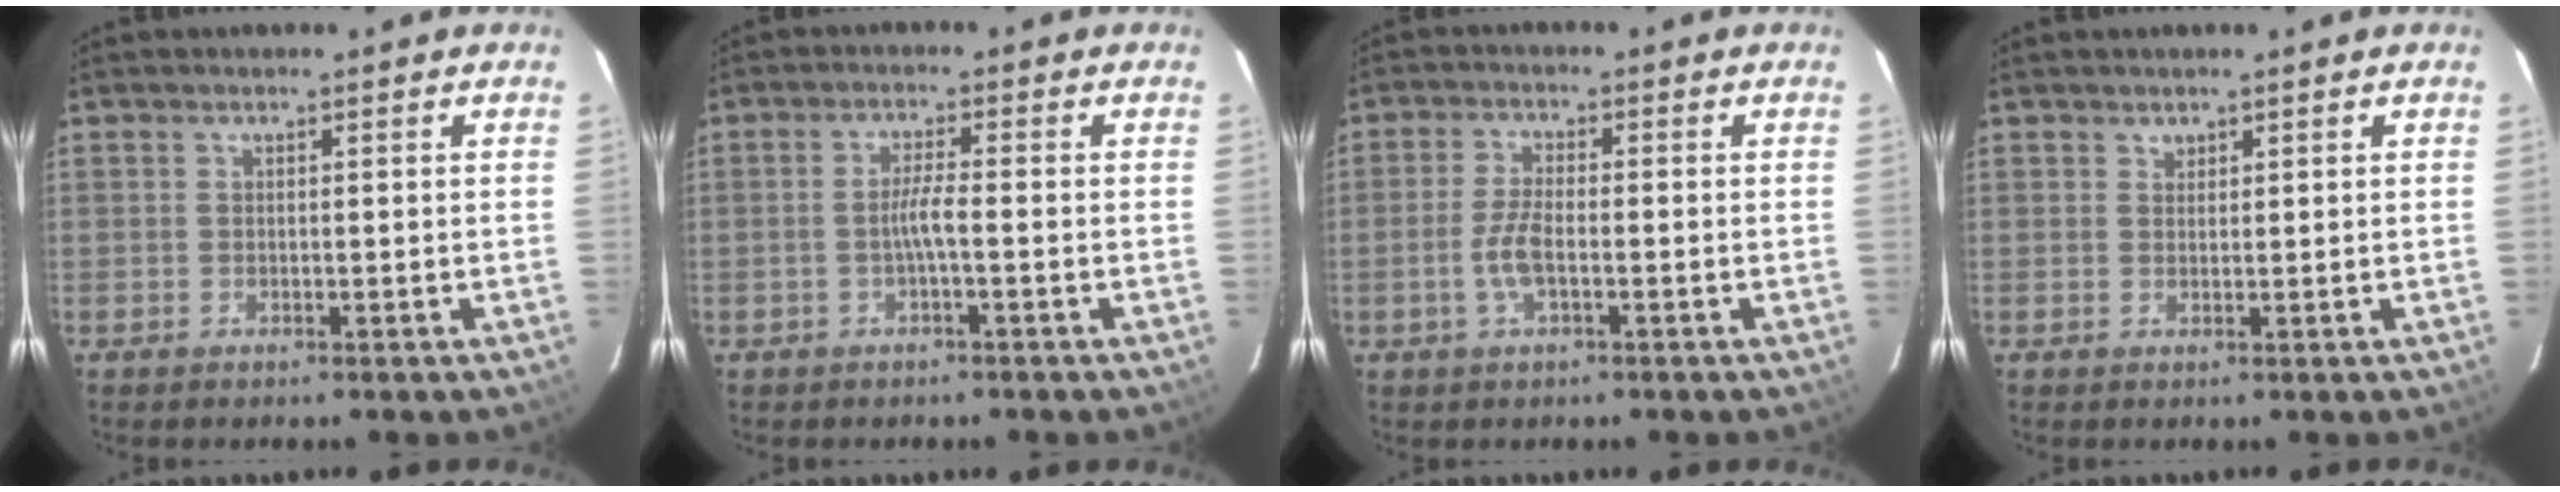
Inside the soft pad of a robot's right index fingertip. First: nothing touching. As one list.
[{"total": 2.9, "force": [-1.1, -0.3, 2.7], "torque": [-0.053, 0.002, -0.019]}, {"total": 4.8, "force": [-1.6, 1.5, 4.3], "torque": [-0.095, 0.000, -0.031]}, {"total": 0.9, "force": [0.6, 0.6, 0.0], "torque": [0.003, 0.002, 0.011]}]